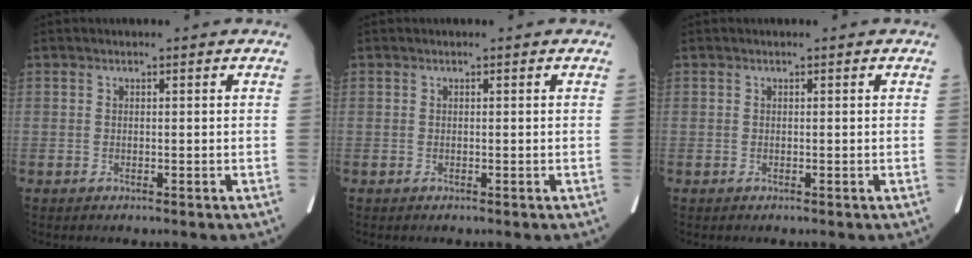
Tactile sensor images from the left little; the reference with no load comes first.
{"total": 0.0}
{"total": 0.0}